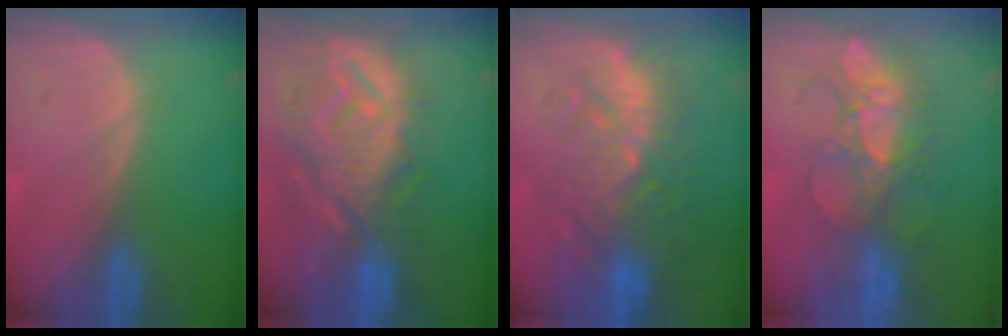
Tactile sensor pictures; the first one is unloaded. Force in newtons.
{"total": 12.3, "press": 11.0, "slide": 5.4}
{"total": 10.8, "press": 10.0, "slide": 4.2}
{"total": 7.7, "press": 7.6, "slide": 1.4}